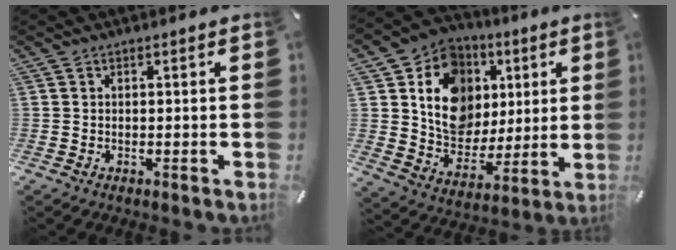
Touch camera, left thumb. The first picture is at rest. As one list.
[{"total": 16.1, "force": [4.0, 13.8, 7.2], "torque": [-0.123, -0.014, 0.082]}]